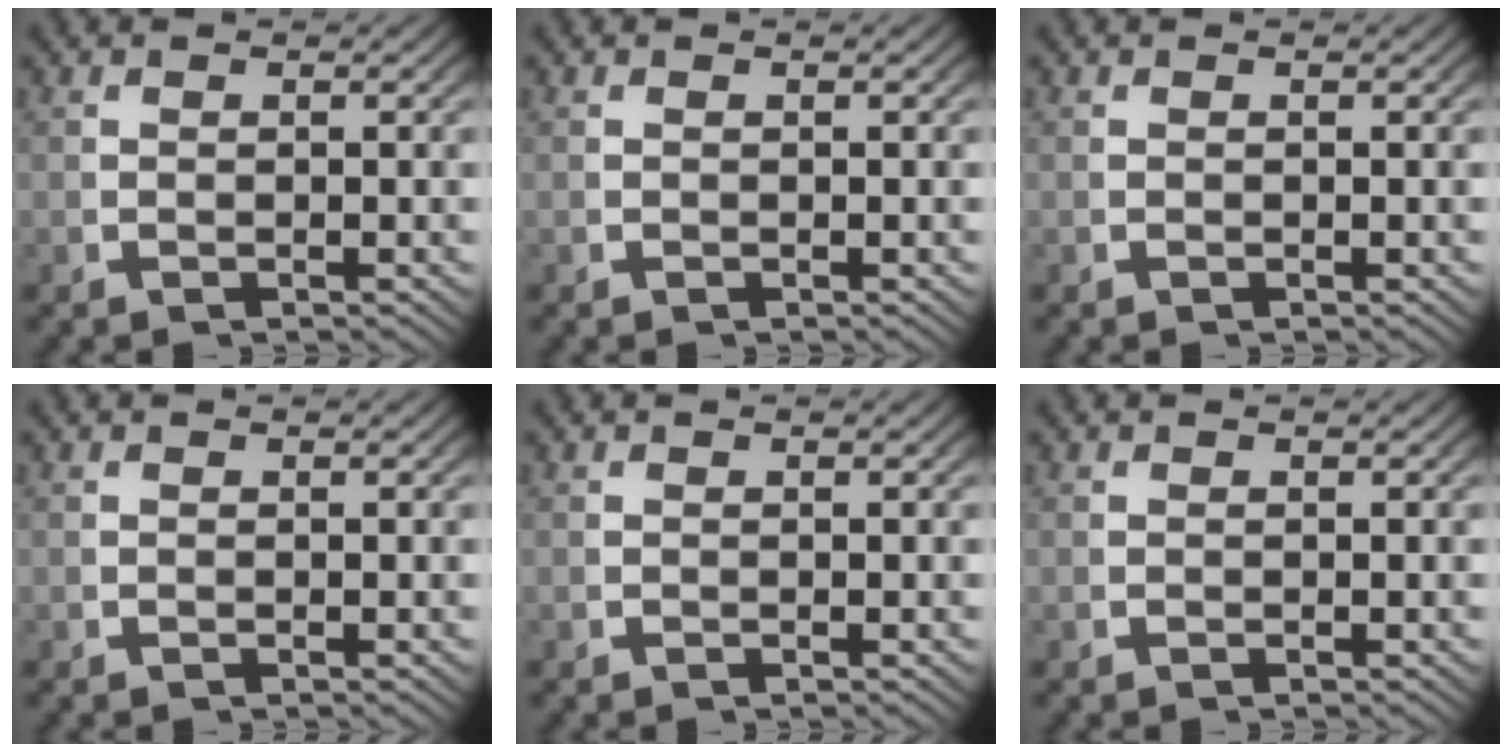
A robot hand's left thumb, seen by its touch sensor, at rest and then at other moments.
{"total": 0.0}
{"total": 0.0}
{"total": 0.0}
{"total": 0.0}
{"total": 0.0}